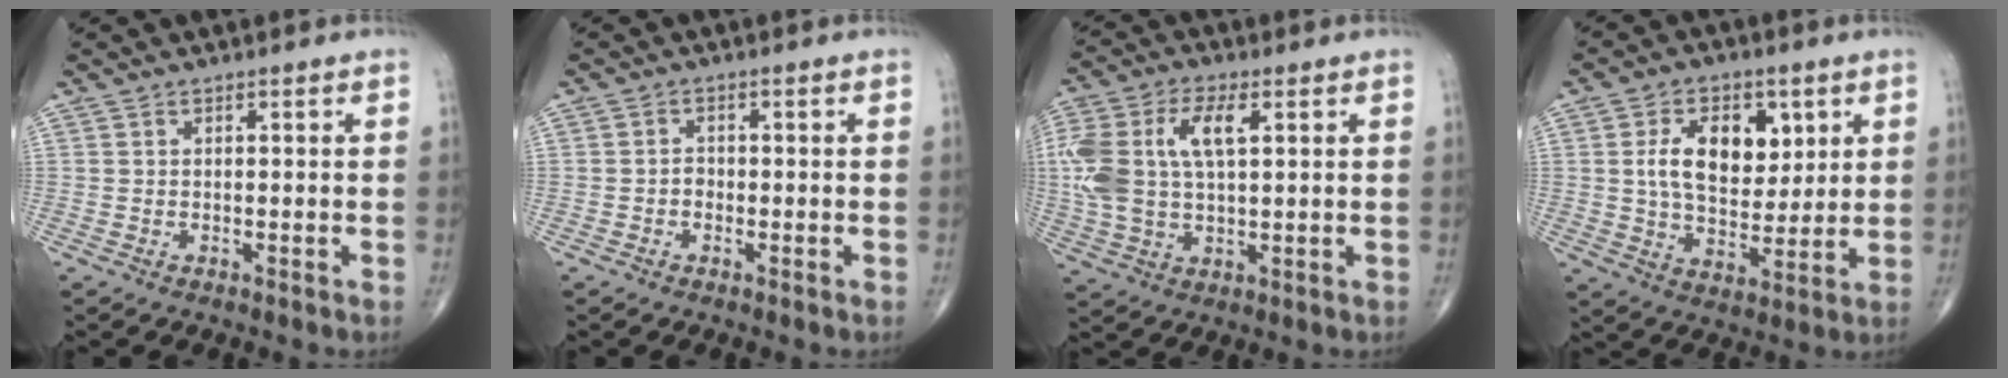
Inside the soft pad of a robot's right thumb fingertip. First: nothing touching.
{"total": 1.6, "force": [-0.6, 1.2, 0.7], "torque": [-0.005, 0.006, -0.013]}
{"total": 14.9, "force": [3.0, 7.7, 12.4], "torque": [-0.283, 0.017, 0.059]}
{"total": 13.3, "force": [3.5, 8.3, 9.8], "torque": [-0.119, -0.014, 0.062]}